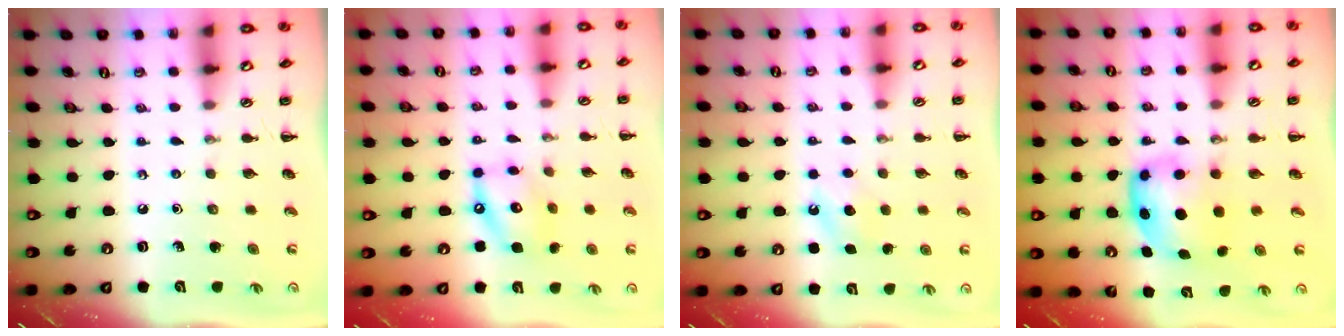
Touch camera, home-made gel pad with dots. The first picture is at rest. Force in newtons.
{"total": 11.8, "press": 11.7, "slide": 2.0}
{"total": 6.0, "press": 5.8, "slide": 1.7}
{"total": 6.1, "press": 6.0, "slide": 0.8}